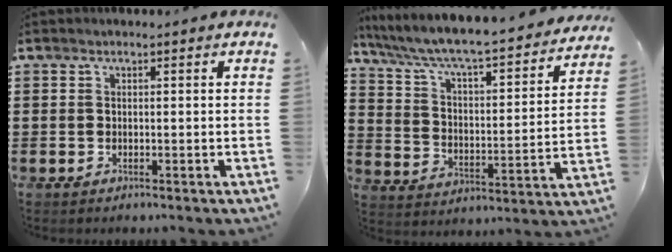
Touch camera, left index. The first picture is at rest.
{"total": 5.5, "force": [4.8, 0.3, 2.5], "torque": [-0.074, -0.046, 0.073]}